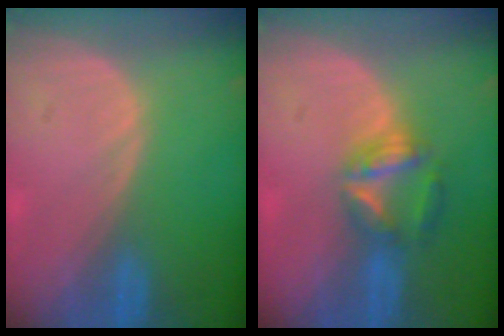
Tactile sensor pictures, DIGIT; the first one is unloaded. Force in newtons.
{"total": 5.7, "press": 5.4, "slide": 1.9}